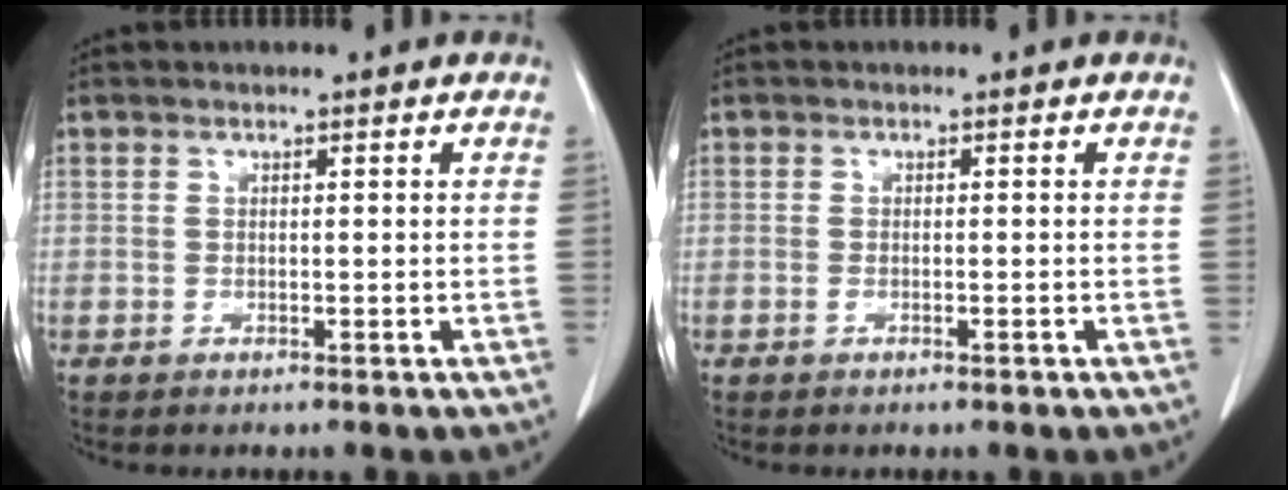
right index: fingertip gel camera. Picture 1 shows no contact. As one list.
[{"total": 0.7, "force": [-0.3, 0.2, 0.6], "torque": [-0.015, -0.002, -0.003]}]